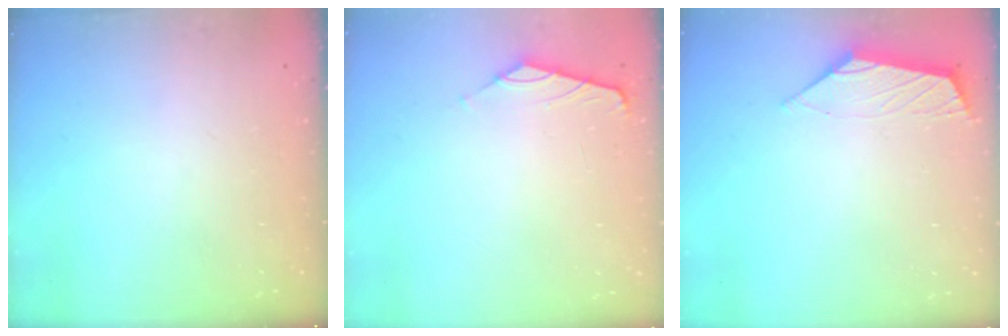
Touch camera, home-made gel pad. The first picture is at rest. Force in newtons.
{"total": 0.0}
{"total": 2.7, "press": 2.7, "slide": 0.4}